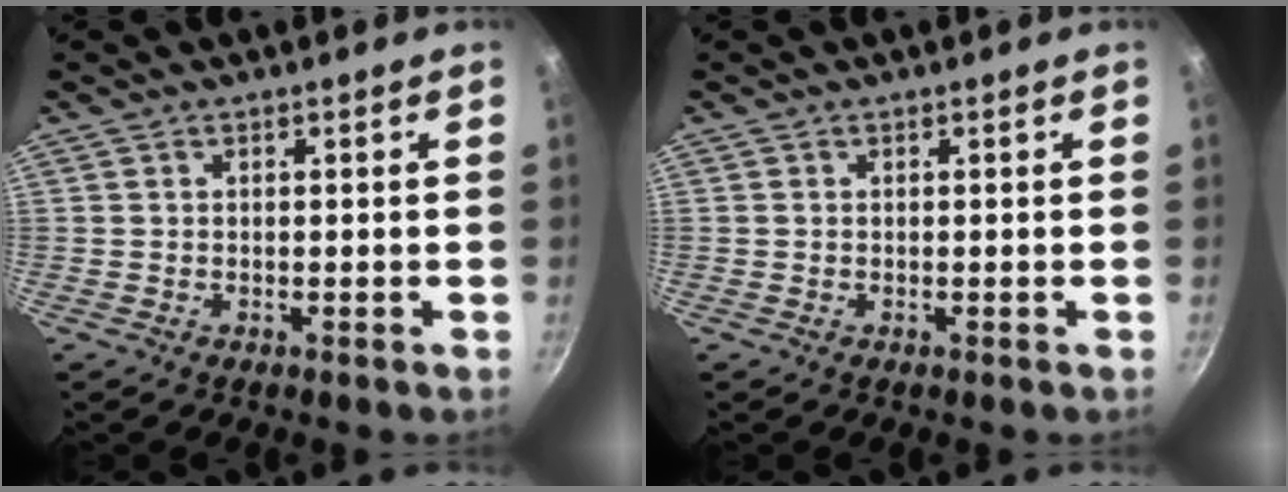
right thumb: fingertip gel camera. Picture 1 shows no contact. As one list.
[{"total": 0.0}]